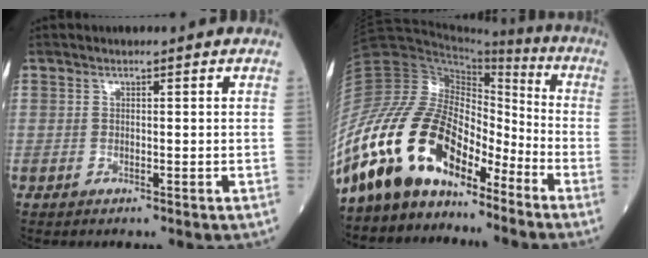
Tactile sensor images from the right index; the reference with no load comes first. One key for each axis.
{"total": 17.6, "fx": -12.6, "fy": 7.2, "fz": 9.9, "tx": -0.203, "ty": 0.044, "tz": -0.236}